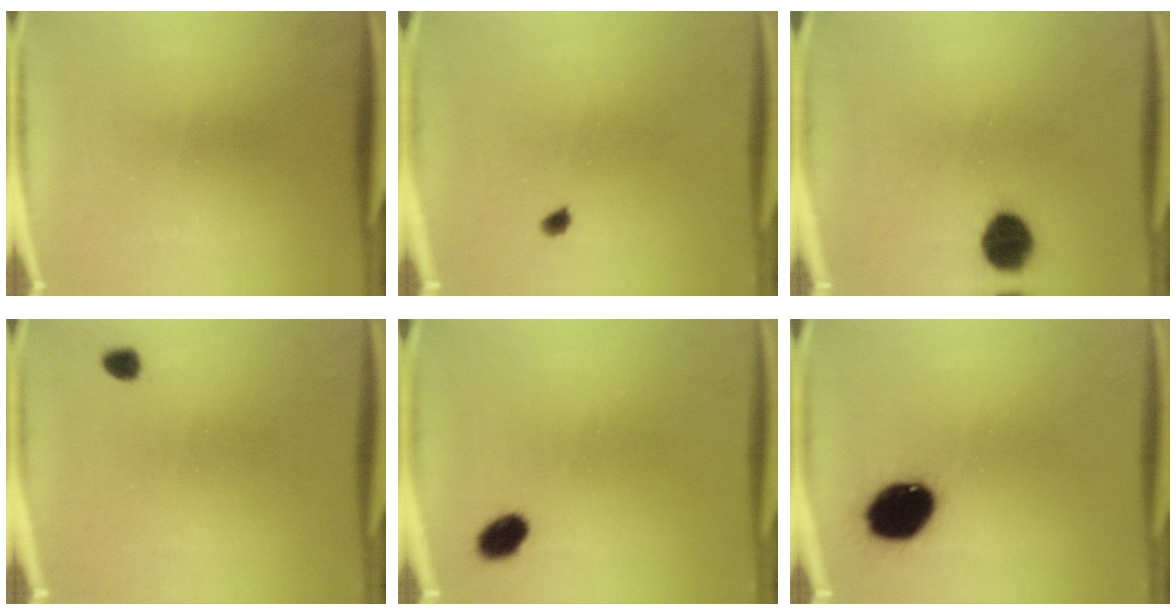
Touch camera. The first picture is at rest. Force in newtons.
{"total": 1.1}
{"total": 7.6}
{"total": 1.7}
{"total": 4.0}
{"total": 12.4}